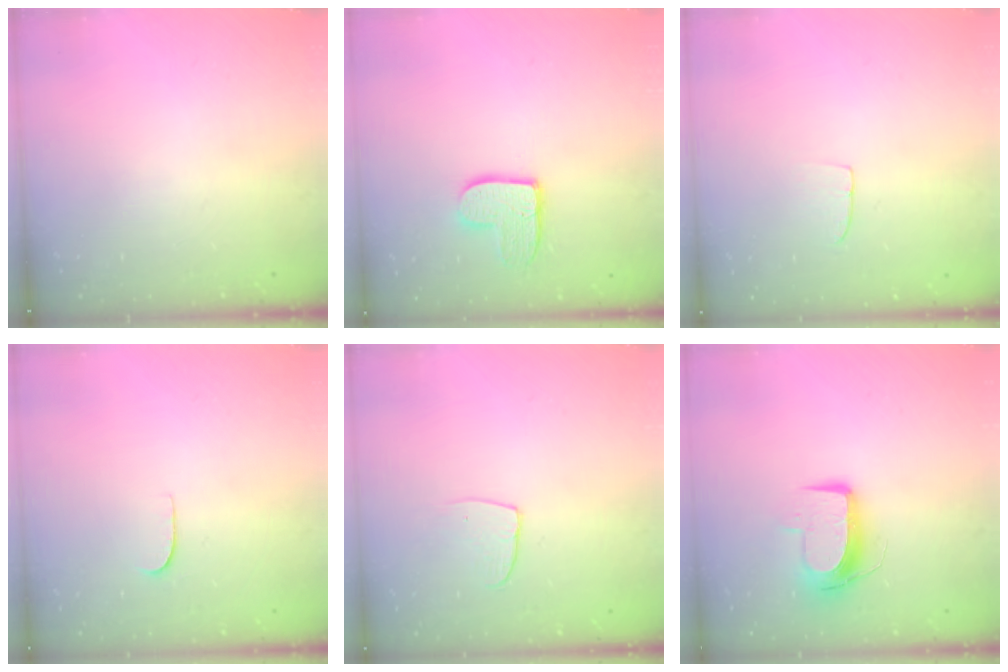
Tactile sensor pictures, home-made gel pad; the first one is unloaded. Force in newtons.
{"total": 10.0, "press": 10.0, "slide": 0.5}
{"total": 4.2, "press": 4.2, "slide": 0.3}
{"total": 4.3, "press": 4.3, "slide": 0.2}
{"total": 4.3, "press": 4.3, "slide": 0.3}
{"total": 10.0, "press": 9.9, "slide": 0.8}